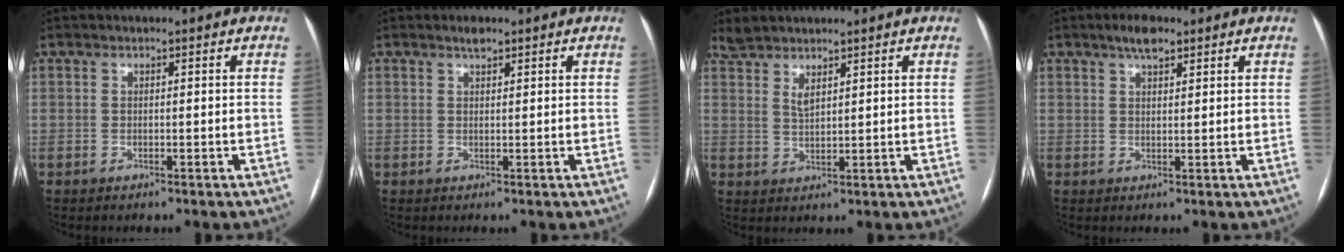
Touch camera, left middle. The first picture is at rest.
{"total": 1.4, "force": [1.1, 0.4, 0.7], "torque": [-0.015, 0.003, 0.020]}
{"total": 3.7, "force": [3.1, 0.8, 1.8], "torque": [-0.050, 0.002, 0.070]}
{"total": 3.5, "force": [2.5, 1.1, 2.2], "torque": [-0.040, 0.007, 0.041]}